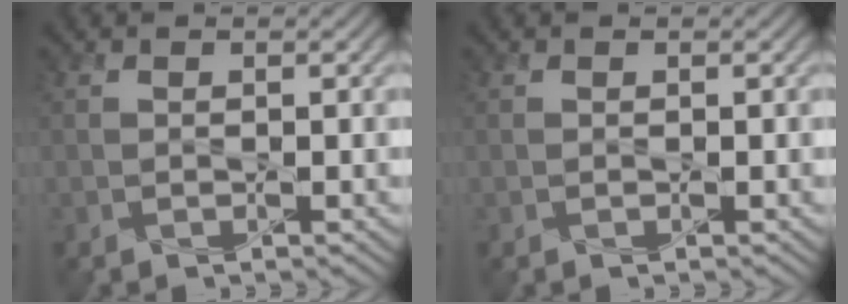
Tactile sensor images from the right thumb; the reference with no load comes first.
{"total": 0.0}